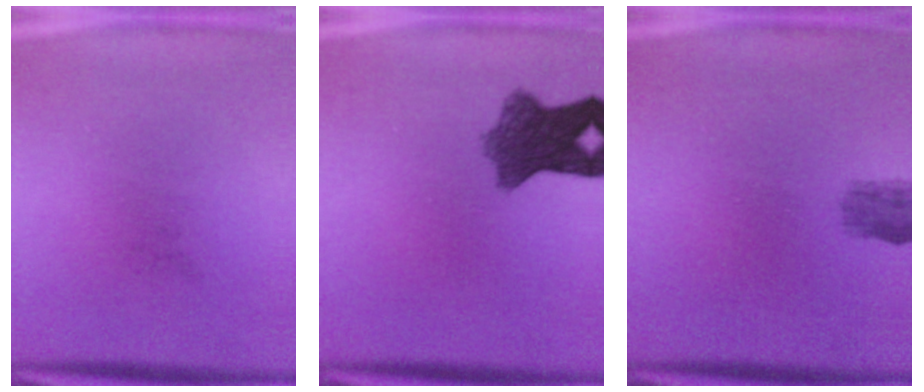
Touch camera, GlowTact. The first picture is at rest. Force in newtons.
{"total": 7.9}
{"total": 2.3}